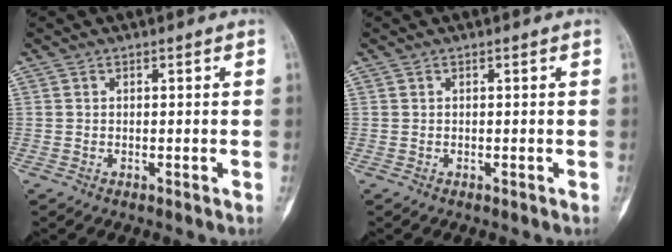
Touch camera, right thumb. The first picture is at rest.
{"total": 0.0}